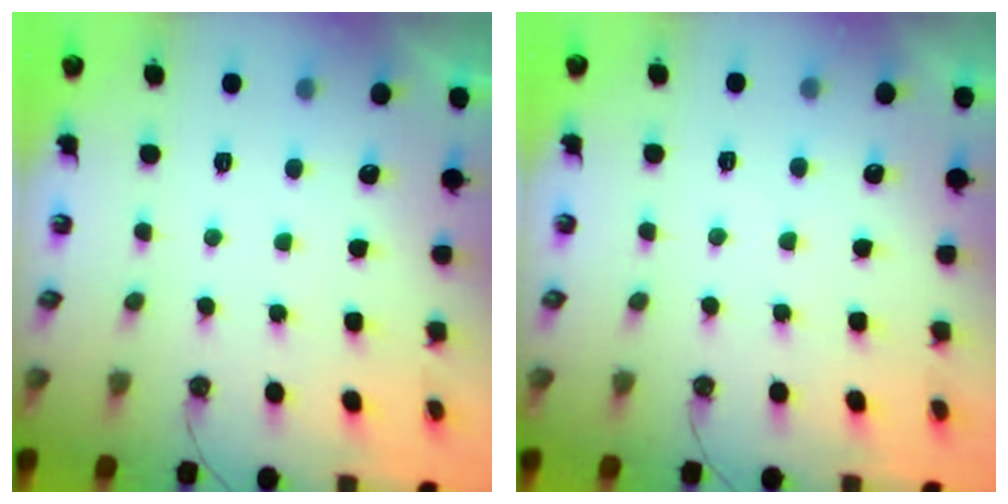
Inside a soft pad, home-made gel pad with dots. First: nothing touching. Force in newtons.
{"total": 2.3, "press": 2.3, "slide": 0.4}